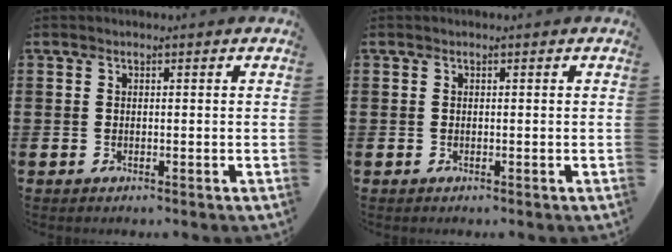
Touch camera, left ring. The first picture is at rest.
{"total": 0.0}